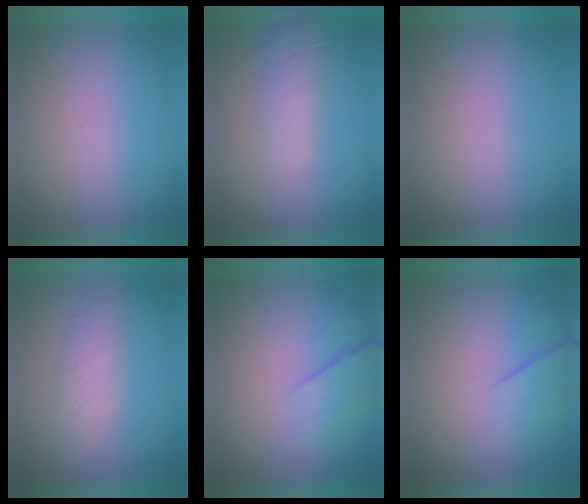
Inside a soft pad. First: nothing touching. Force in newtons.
{"total": 1.0}
{"total": 0.0}
{"total": 1.8}
{"total": 2.6}
{"total": 2.2}